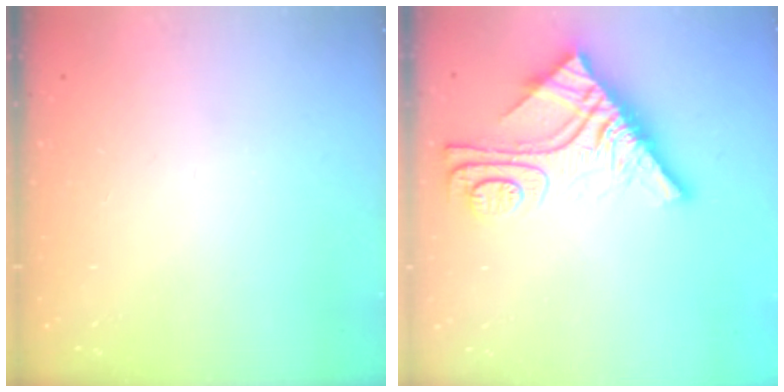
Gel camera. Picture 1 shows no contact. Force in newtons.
{"total": 12.6, "press": 12.5, "slide": 1.2}